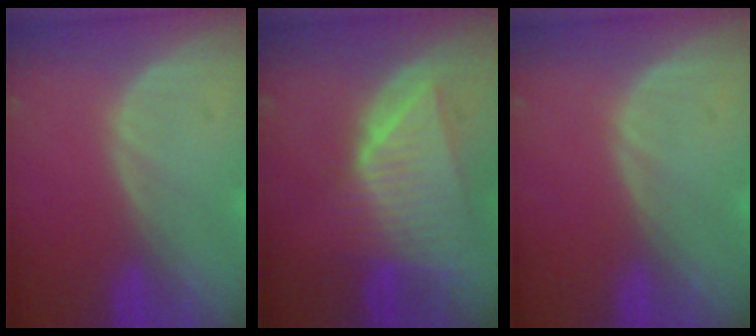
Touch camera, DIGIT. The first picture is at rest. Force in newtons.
{"total": 9.2, "press": 8.2, "slide": 4.2}
{"total": 0.0}